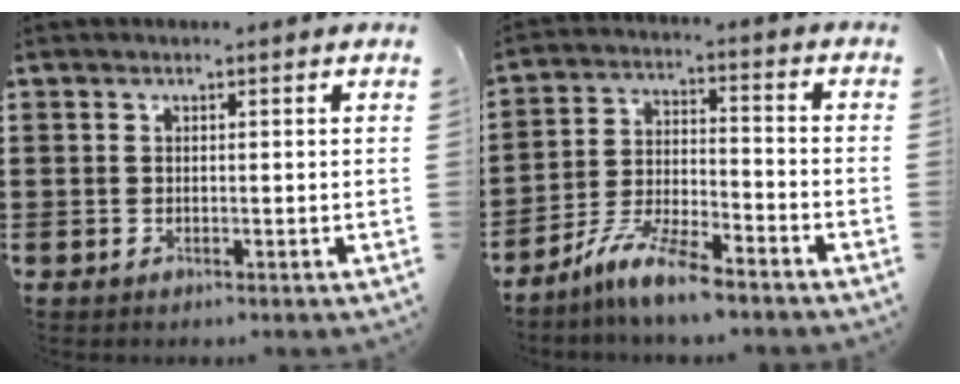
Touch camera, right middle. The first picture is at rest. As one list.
[{"total": 8.5, "force": [-7.1, 0.9, 4.5], "torque": [-0.101, 0.001, -0.139]}]